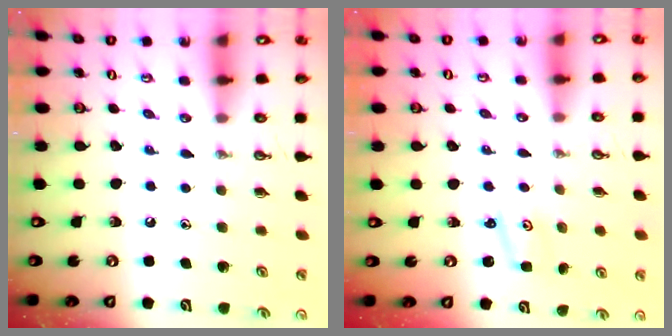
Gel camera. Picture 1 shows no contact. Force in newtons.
{"total": 1.8, "press": 1.8, "slide": 0.3}